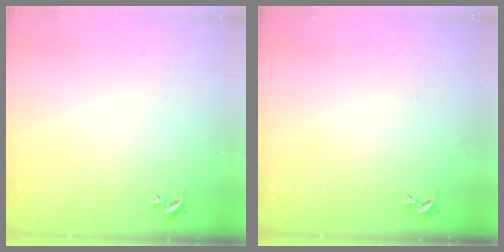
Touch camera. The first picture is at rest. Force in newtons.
{"total": 0.0}